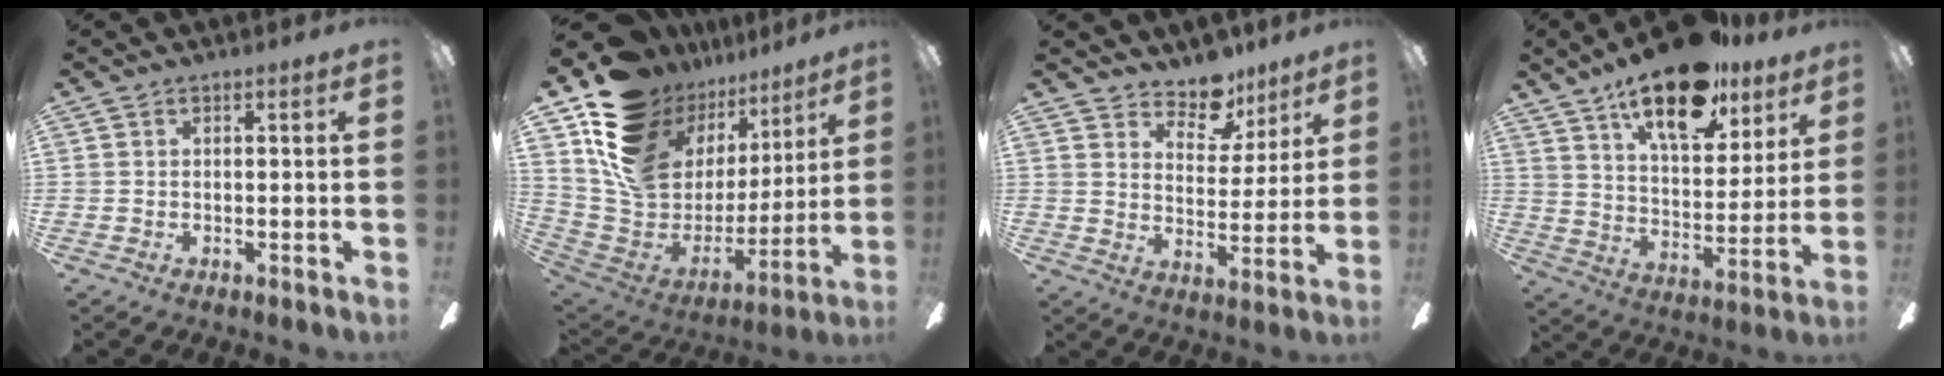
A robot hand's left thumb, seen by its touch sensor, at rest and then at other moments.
{"total": 17.2, "force": [9.5, 12.6, 6.9], "torque": [-0.142, -0.063, 0.193]}
{"total": 9.7, "force": [8.0, 4.8, 2.9], "torque": [-0.042, -0.053, 0.145]}
{"total": 19.8, "force": [14.2, 8.1, 11.2], "torque": [-0.175, -0.078, 0.239]}